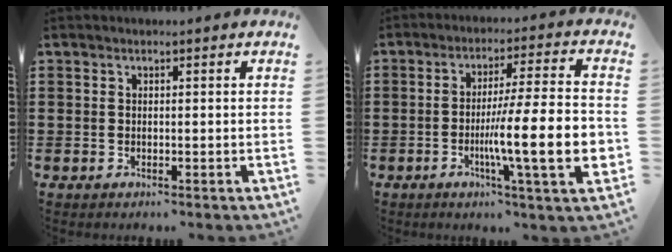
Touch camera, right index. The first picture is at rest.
{"total": 14.9, "force": [-3.4, 2.2, 14.4], "torque": [-0.242, -0.014, -0.063]}